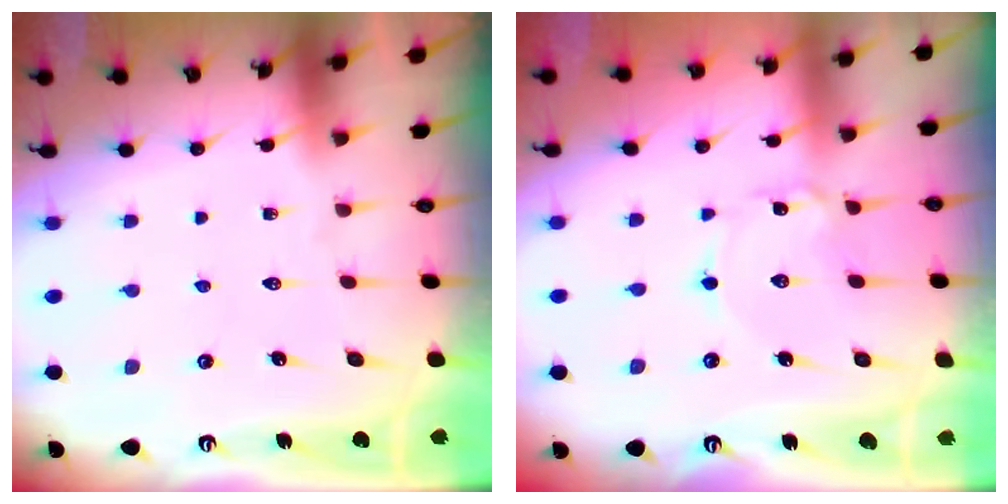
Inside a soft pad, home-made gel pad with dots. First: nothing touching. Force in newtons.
{"total": 1.2, "press": 1.2, "slide": 0.1}